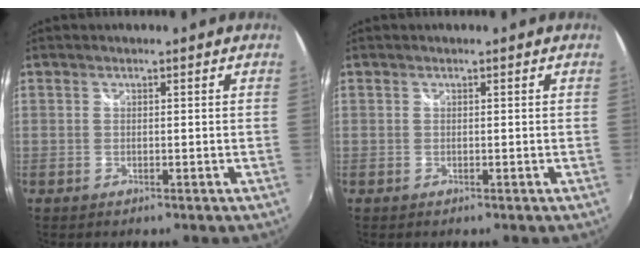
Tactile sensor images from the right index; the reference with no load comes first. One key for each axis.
{"total": 0.0}